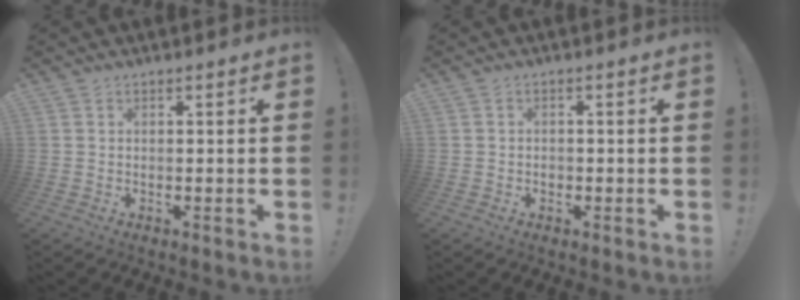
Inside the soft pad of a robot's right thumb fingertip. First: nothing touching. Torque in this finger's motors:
{"motor_torque": [0.13, -0.09, 0.10, -0.17, 0.00]}